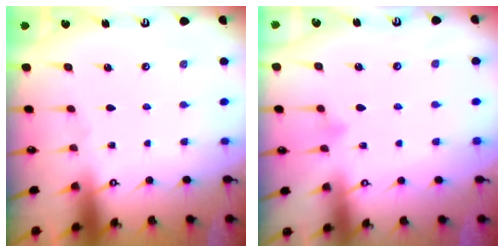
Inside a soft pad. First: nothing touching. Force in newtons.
{"total": 4.7, "press": 4.7, "slide": 0.5}